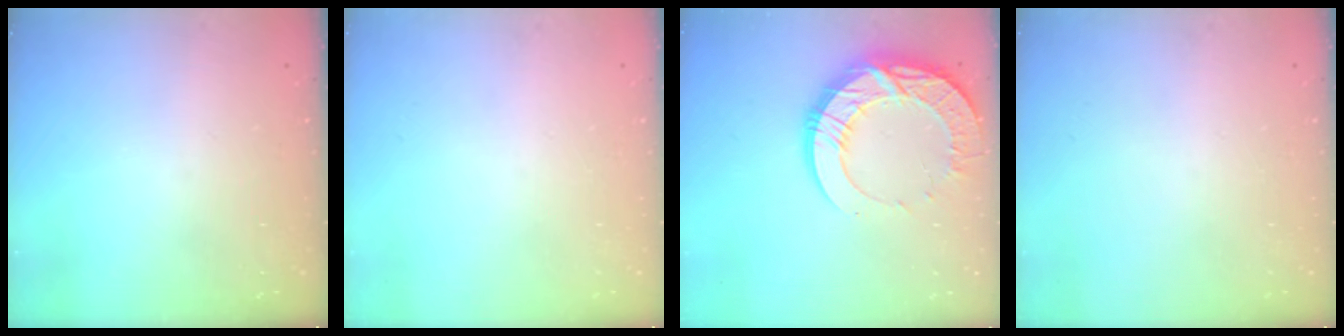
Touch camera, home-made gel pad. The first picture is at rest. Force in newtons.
{"total": 0.0}
{"total": 18.8, "press": 18.8, "slide": 1.7}
{"total": 0.0}